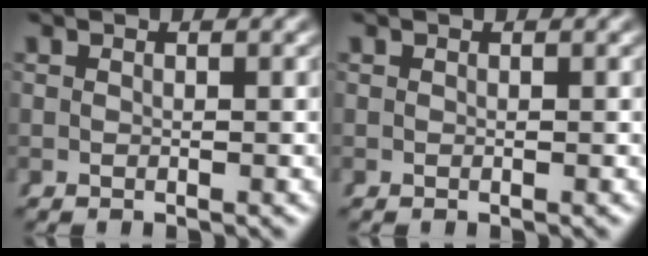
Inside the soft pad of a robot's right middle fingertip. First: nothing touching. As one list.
[{"total": 0.0}]